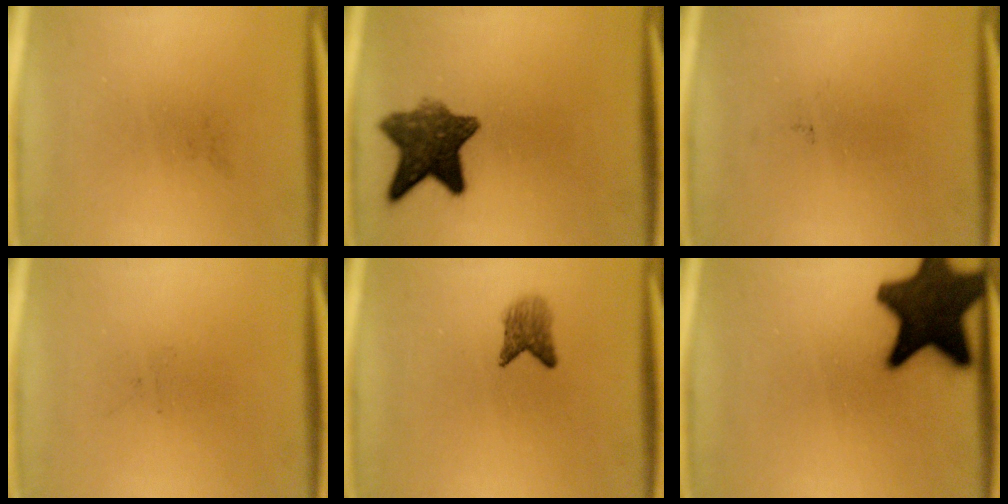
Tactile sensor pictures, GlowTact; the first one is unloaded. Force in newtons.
{"total": 9.2}
{"total": 0.0}
{"total": 0.0}
{"total": 2.8}
{"total": 17.7}